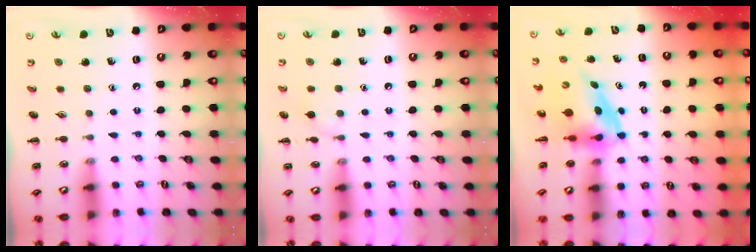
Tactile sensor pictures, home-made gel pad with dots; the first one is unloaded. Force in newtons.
{"total": 5.2, "press": 4.8, "slide": 1.9}
{"total": 4.0, "press": 3.9, "slide": 0.8}